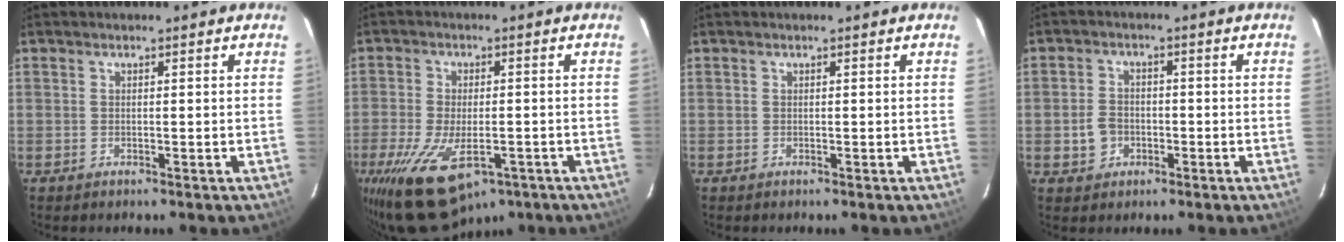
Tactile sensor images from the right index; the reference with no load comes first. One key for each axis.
{"total": 15.4, "fx": -8.6, "fy": 7.3, "fz": 10.5, "tx": -0.227, "ty": -0.043, "tz": -0.133}
{"total": 0.0}
{"total": 4.3, "fx": -1.3, "fy": 3.8, "fz": 1.6, "tx": -0.037, "ty": 0.013, "tz": -0.014}